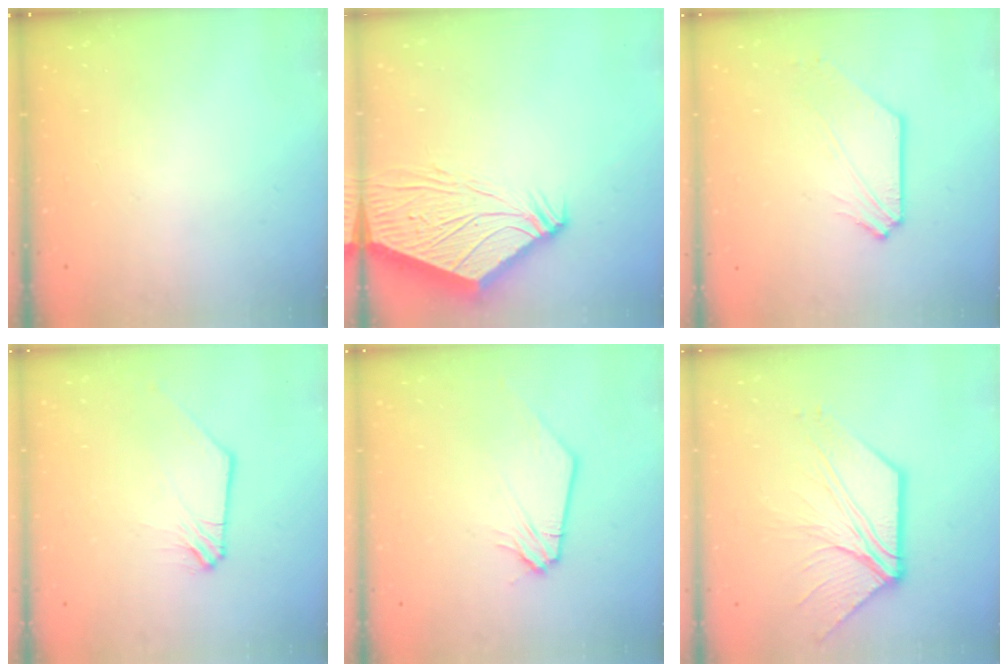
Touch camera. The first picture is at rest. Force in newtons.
{"total": 12.3, "press": 12.2, "slide": 1.7}
{"total": 2.4, "press": 2.4, "slide": 0.3}
{"total": 0.9, "press": 0.8, "slide": 0.2}
{"total": 0.8, "press": 0.8, "slide": 0.1}
{"total": 9.4, "press": 9.4, "slide": 0.3}